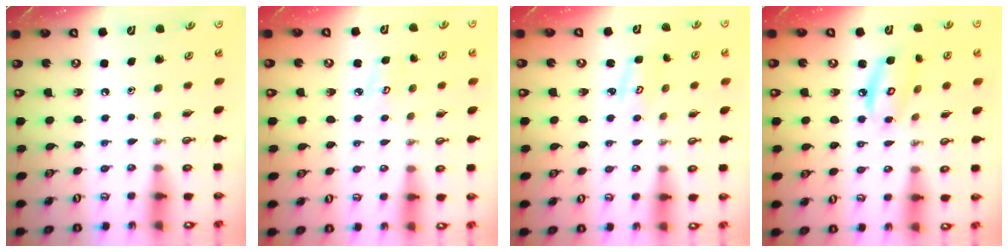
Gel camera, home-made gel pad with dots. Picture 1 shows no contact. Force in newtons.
{"total": 4.4, "press": 4.4, "slide": 0.4}
{"total": 2.8, "press": 2.8, "slide": 0.4}
{"total": 8.9, "press": 8.9, "slide": 0.8}